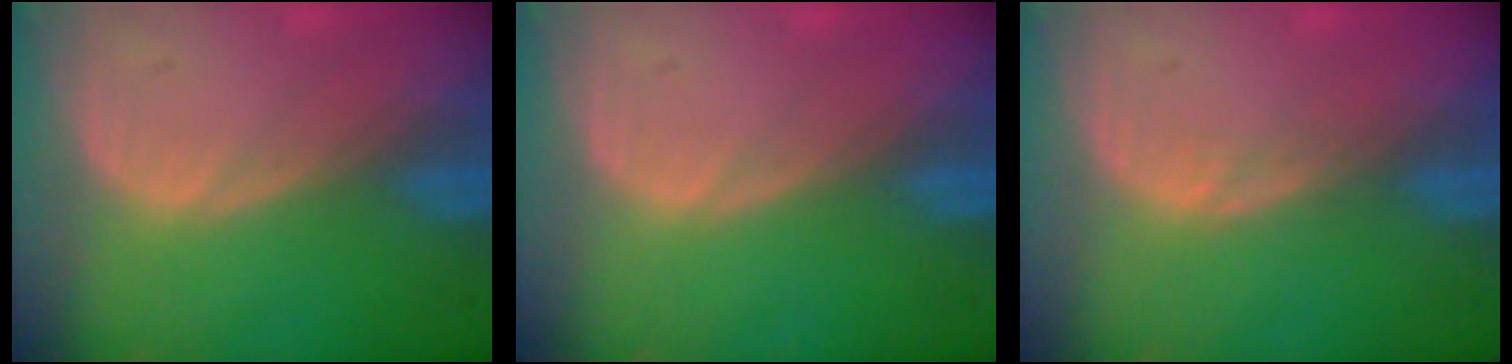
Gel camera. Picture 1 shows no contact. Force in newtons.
{"total": 0.0}
{"total": 0.7, "press": 0.7, "slide": 0.1}